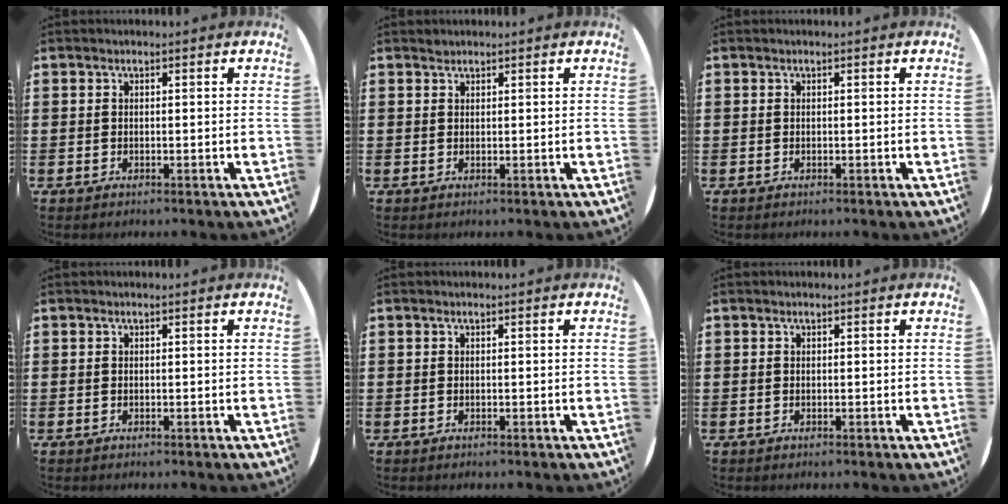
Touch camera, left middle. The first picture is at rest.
{"total": 0.5, "force": [0.5, 0.1, -0.1], "torque": [0.003, 0.004, 0.009]}
{"total": 0.0}
{"total": 0.0}
{"total": 0.0}
{"total": 0.0}